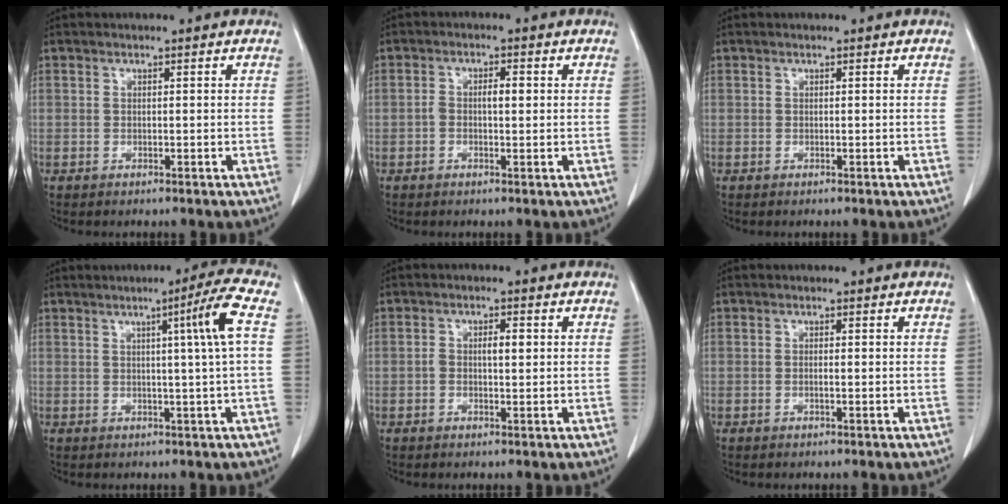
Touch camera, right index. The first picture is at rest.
{"total": 2.7, "force": [0.0, 1.0, 2.5], "torque": [-0.047, 0.011, 0.002]}
{"total": 0.0}
{"total": 6.4, "force": [1.2, -1.8, 6.0], "torque": [-0.092, 0.004, 0.023]}
{"total": 2.7, "force": [0.2, 1.0, 2.5], "torque": [-0.046, 0.008, 0.005]}
{"total": 0.8, "force": [-0.1, 0.1, 0.8], "torque": [-0.014, 0.000, -0.001]}